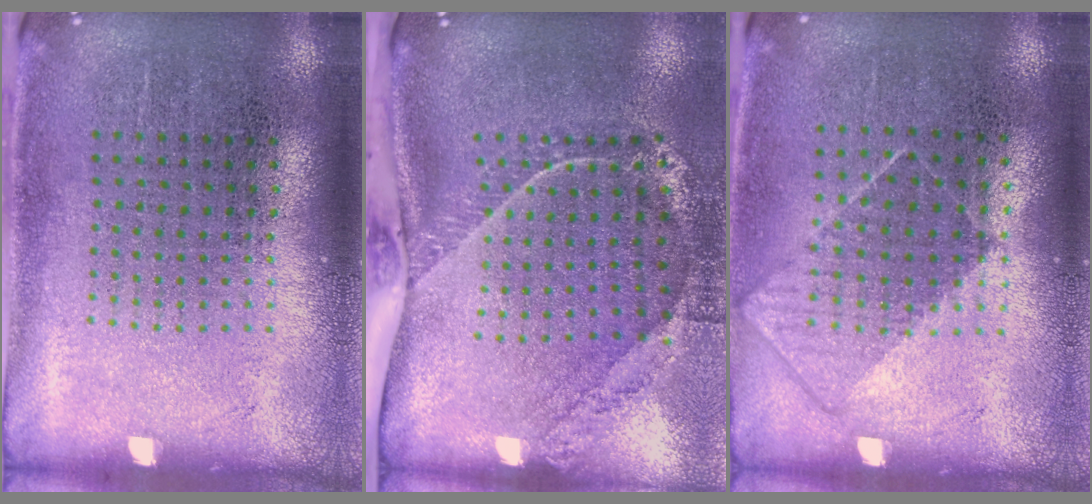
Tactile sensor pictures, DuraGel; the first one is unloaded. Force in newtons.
{"total": 2.4, "press": 1.7, "slide": 1.8}
{"total": 0.8, "press": 0.7, "slide": 0.4}